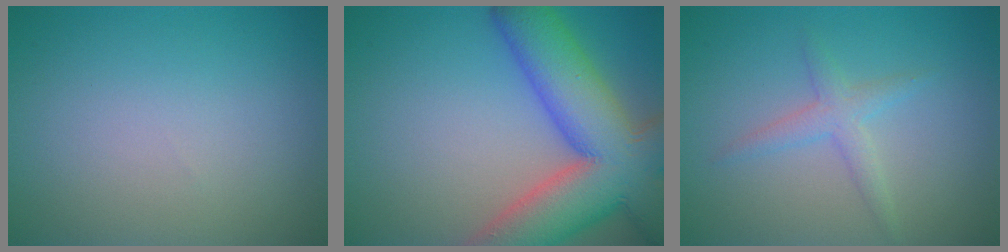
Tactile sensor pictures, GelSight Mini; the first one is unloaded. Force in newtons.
{"total": 12.9, "press": 12.9, "slide": 1.0}
{"total": 2.0, "press": 2.0, "slide": 0.1}